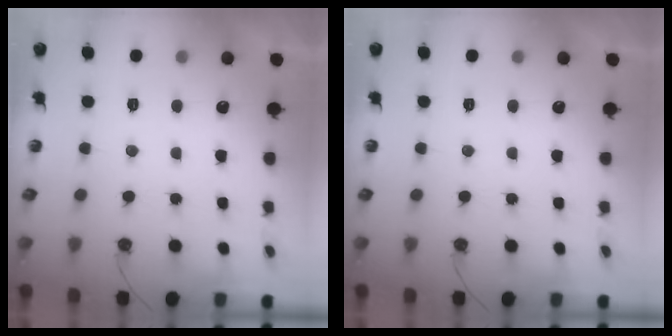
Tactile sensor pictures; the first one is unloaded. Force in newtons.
{"total": 0.0}